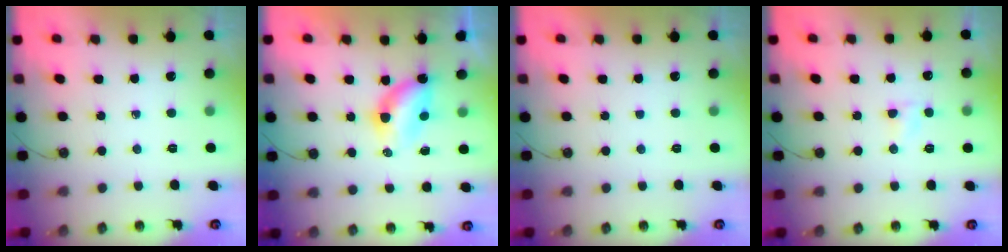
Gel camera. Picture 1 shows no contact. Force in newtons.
{"total": 5.2, "press": 5.2, "slide": 0.3}
{"total": 0.0}
{"total": 3.0, "press": 3.0, "slide": 0.3}